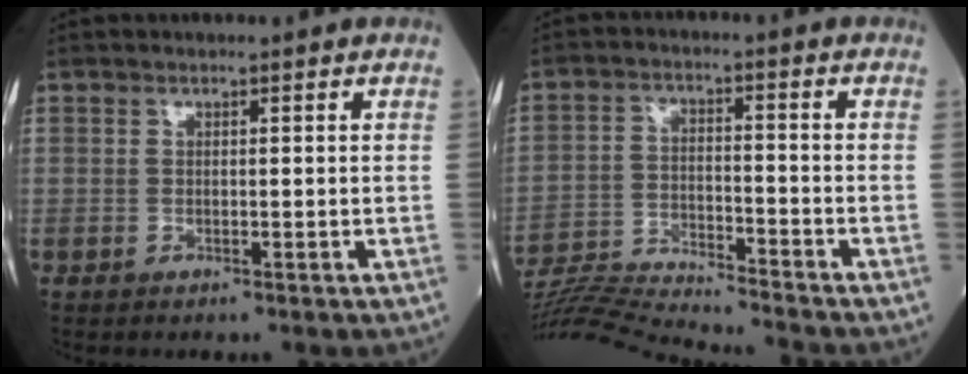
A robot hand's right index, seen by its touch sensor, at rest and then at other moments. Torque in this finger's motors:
{"motor_torque": [-2.03, -0.11, -0.89, -0.21]}